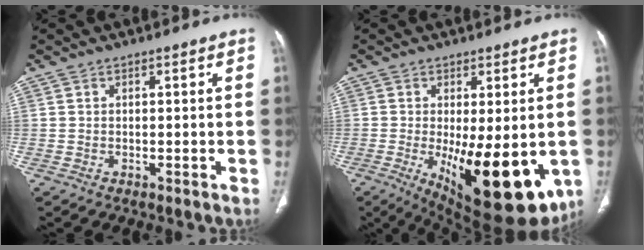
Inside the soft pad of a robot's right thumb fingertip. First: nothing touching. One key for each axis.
{"total": 18.0, "fx": -4.2, "fy": 6.8, "fz": 16.2, "tx": -0.205, "ty": -0.030, "tz": -0.037}